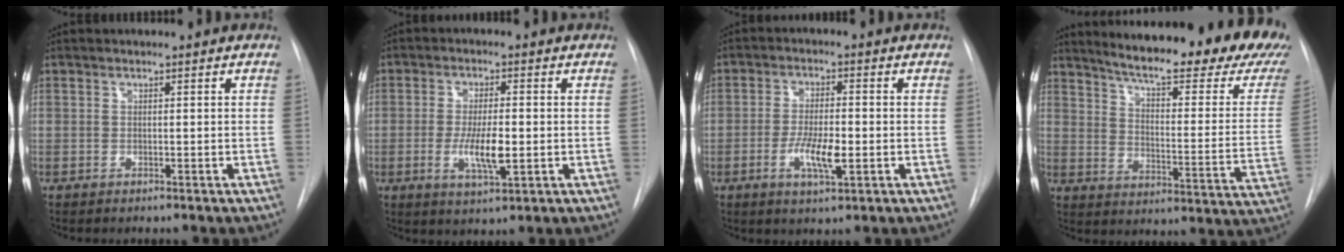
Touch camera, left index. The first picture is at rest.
{"total": 6.4, "force": [-1.0, 1.5, 6.1], "torque": [-0.116, -0.010, -0.017]}
{"total": 6.2, "force": [-1.7, 1.6, 5.8], "torque": [-0.109, -0.006, -0.028]}
{"total": 25.8, "force": [22.1, 2.7, 13.1], "torque": [-0.192, -0.088, 0.272]}